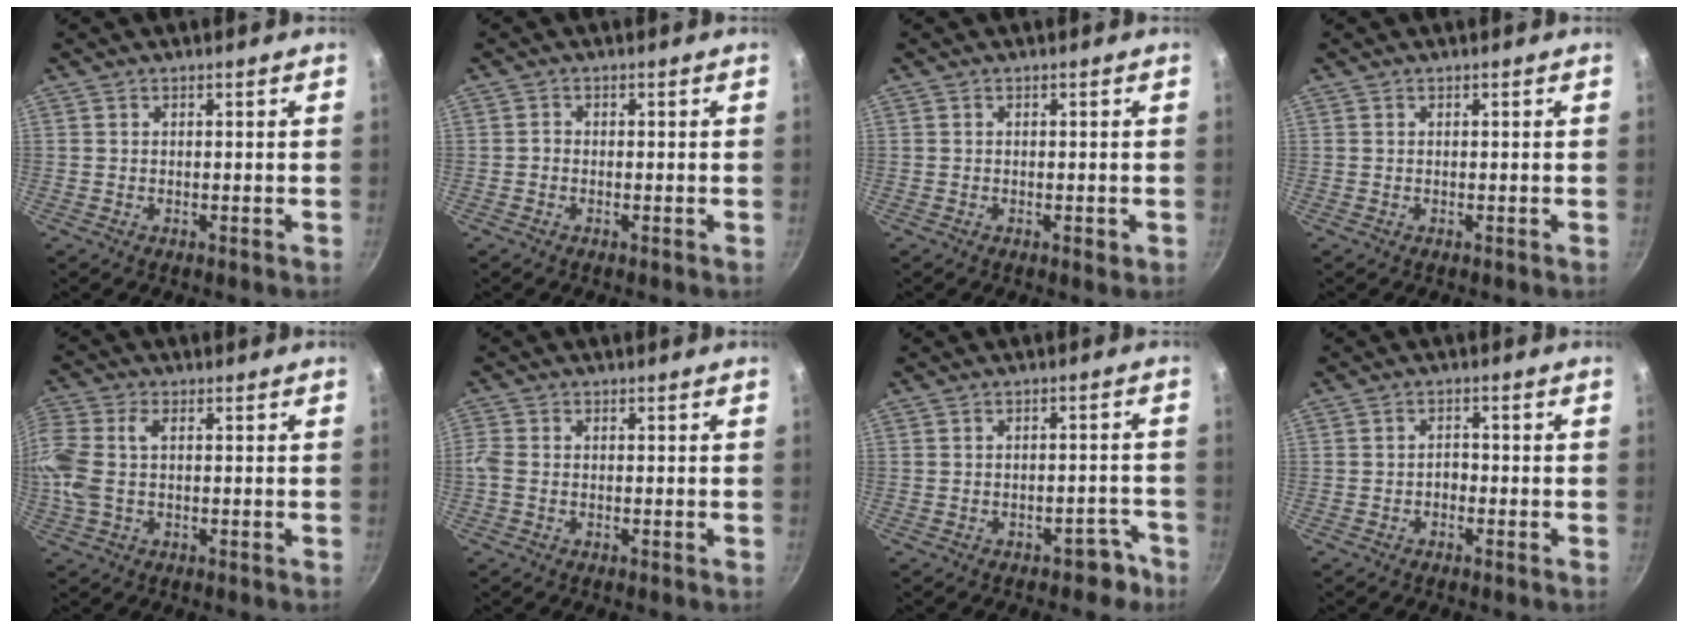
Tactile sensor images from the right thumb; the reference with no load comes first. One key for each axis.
{"total": 0.8, "fx": -0.3, "fy": 0.6, "fz": 0.4, "tx": -0.004, "ty": 0.002, "tz": -0.011}
{"total": 1.1, "fx": -0.4, "fy": 0.5, "fz": 0.9, "tx": -0.007, "ty": -0.002, "tz": -0.006}
{"total": 0.0}
{"total": 10.5, "fx": 0.6, "fy": 6.4, "fz": 8.3, "tx": -0.236, "ty": 0.022, "tz": 0.014}
{"total": 2.4, "fx": -0.4, "fy": 1.6, "fz": 1.8, "tx": -0.053, "ty": 0.001, "tz": -0.014}
{"total": 3.9, "fx": -2.9, "fy": 2.3, "fz": 1.4, "tx": 0.000, "ty": 0.041, "tz": -0.032}
{"total": 1.7, "fx": -0.8, "fy": 1.2, "fz": 0.9, "tx": -0.003, "ty": 0.008, "tz": -0.020}